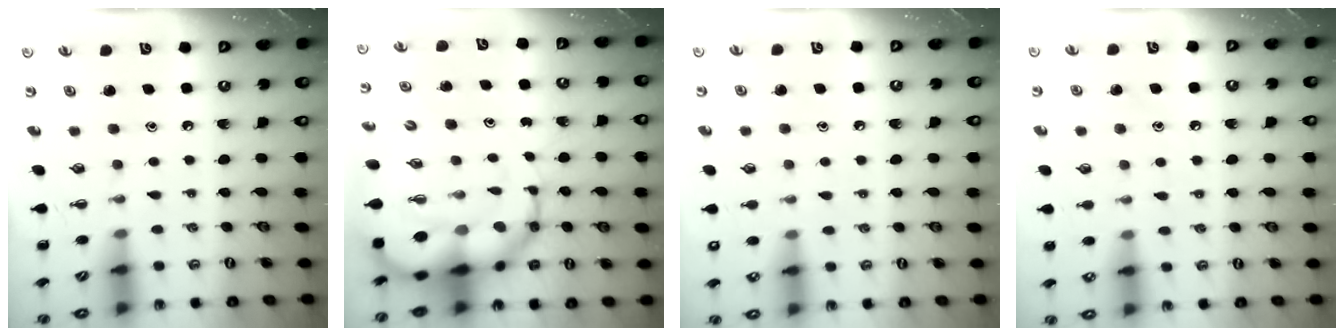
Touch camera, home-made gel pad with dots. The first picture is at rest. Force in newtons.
{"total": 16.7, "press": 16.0, "slide": 4.7}
{"total": 6.7, "press": 6.3, "slide": 2.2}
{"total": 7.5, "press": 7.3, "slide": 2.0}